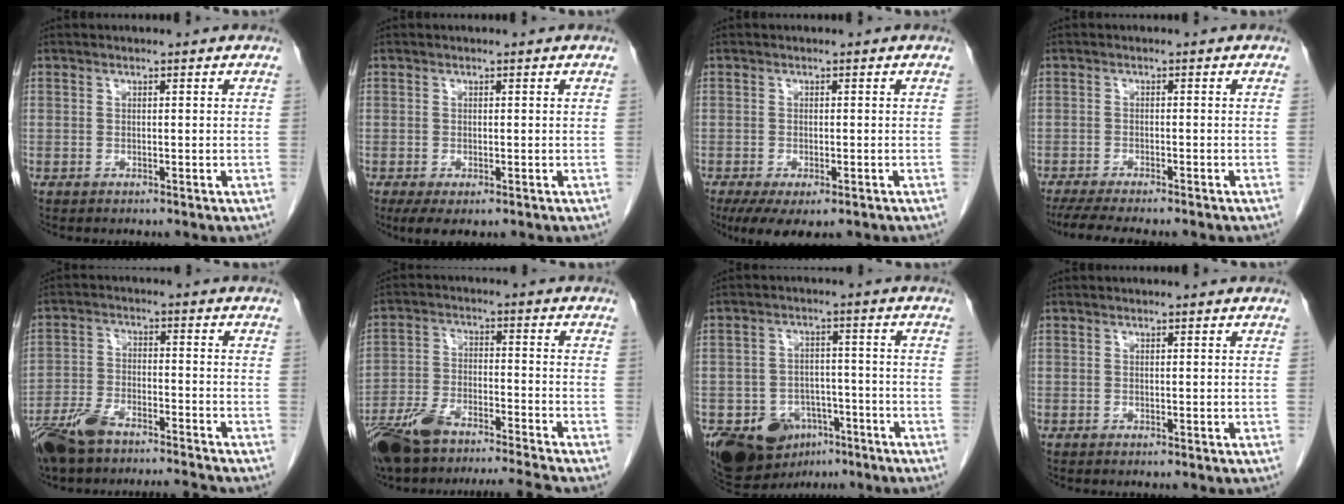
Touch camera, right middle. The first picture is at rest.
{"total": 3.1, "force": [-1.7, 1.4, 2.3], "torque": [-0.039, -0.007, -0.021]}
{"total": 6.9, "force": [-4.5, 2.7, 4.5], "torque": [-0.067, -0.013, -0.069]}
{"total": 8.8, "force": [-7.4, 1.0, 4.6], "torque": [-0.064, -0.014, -0.111]}
{"total": 9.9, "force": [-8.8, 1.5, 4.4], "torque": [-0.094, -0.001, -0.156]}
{"total": 12.6, "force": [-11.0, 0.5, 6.2], "torque": [-0.122, -0.001, -0.193]}
{"total": 13.0, "force": [-7.1, 9.3, 5.6], "torque": [-0.112, 0.013, -0.105]}
{"total": 0.0}